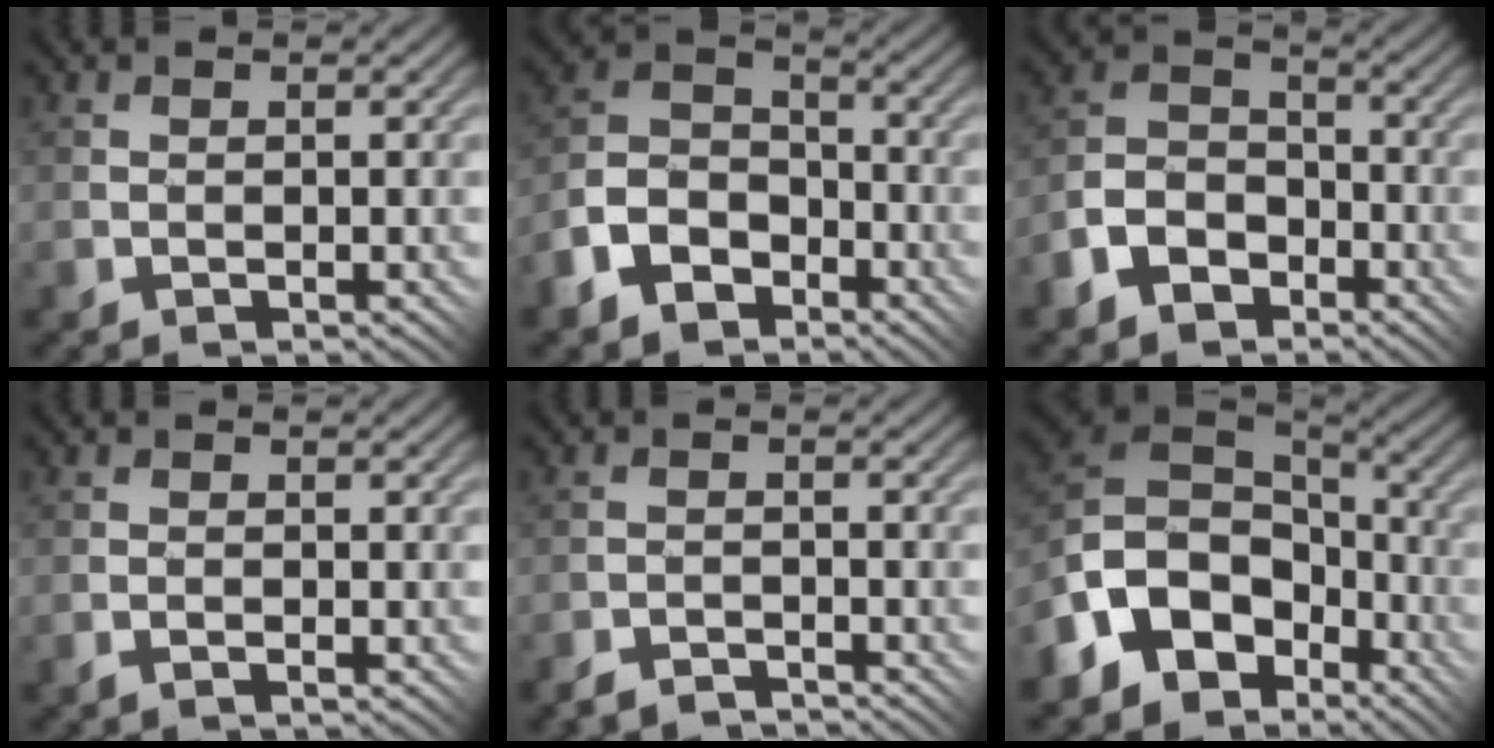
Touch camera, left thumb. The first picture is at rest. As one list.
[{"total": 8.6, "force": [-5.1, 5.5, 4.1], "torque": [-0.102, -0.010, -0.111]}, {"total": 7.4, "force": [-4.5, 4.8, 3.4], "torque": [-0.081, -0.006, -0.098]}, {"total": 0.9, "force": [-0.7, 0.2, 0.6], "torque": [-0.008, 0.003, -0.015]}, {"total": 2.3, "force": [-2.3, 0.0, 0.1], "torque": [-0.002, 0.008, -0.052]}, {"total": 12.8, "force": [-5.9, 9.2, 6.6], "torque": [-0.170, -0.014, -0.113]}]